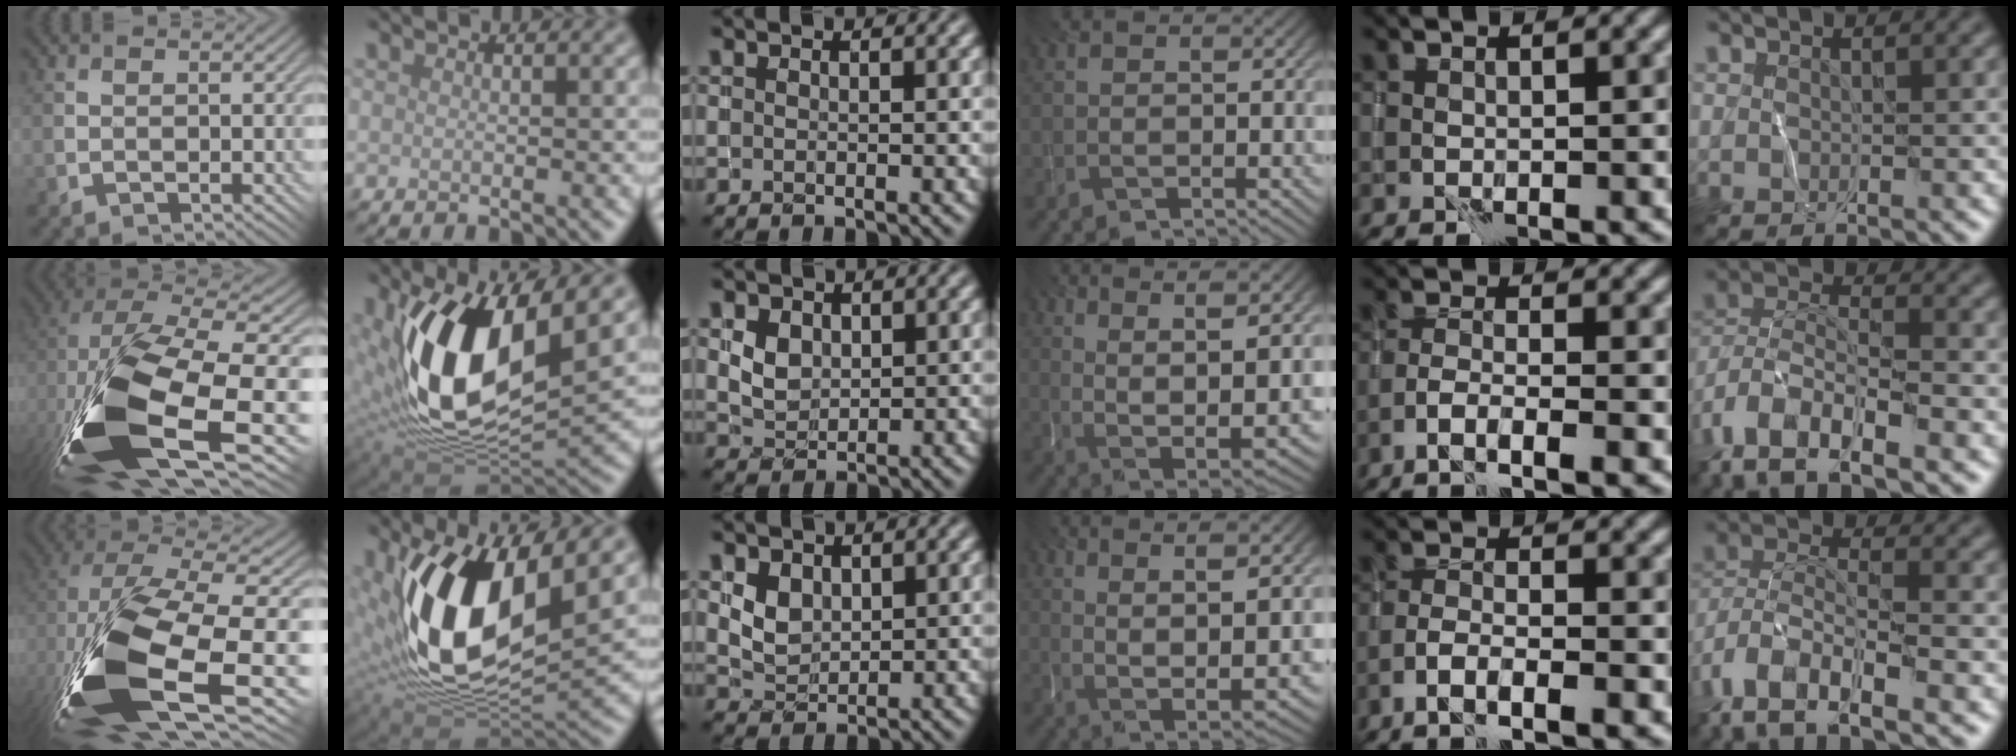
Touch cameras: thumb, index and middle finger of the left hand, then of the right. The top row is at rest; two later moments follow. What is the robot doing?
{"motion": "wrap", "object": "yarn"}